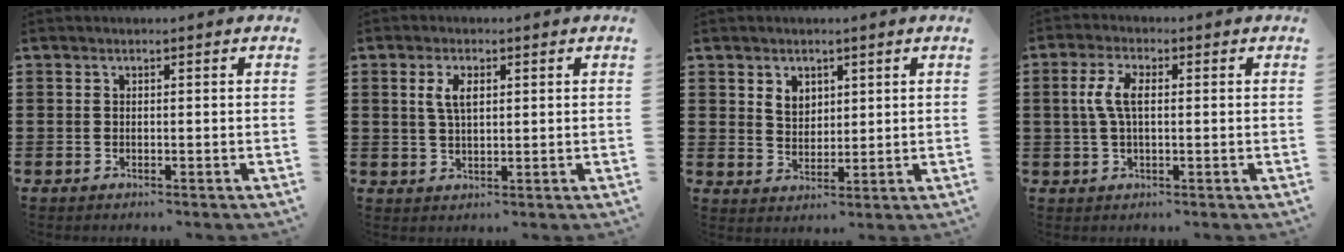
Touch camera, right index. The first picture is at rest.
{"total": 3.8, "force": [1.2, 1.7, 3.2], "torque": [-0.067, 0.008, 0.019]}
{"total": 3.4, "force": [2.0, 2.5, 1.1], "torque": [-0.031, 0.010, 0.036]}
{"total": 5.2, "force": [0.4, 2.2, 4.7], "torque": [-0.113, 0.002, -0.003]}